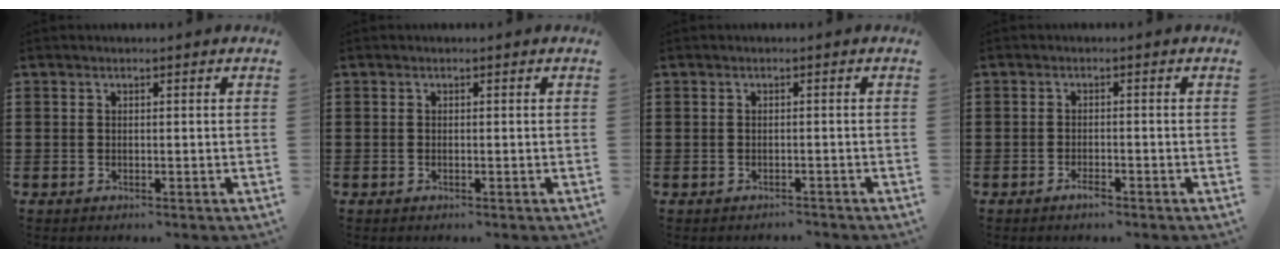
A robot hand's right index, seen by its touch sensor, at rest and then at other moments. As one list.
[{"total": 0.0}, {"total": 0.8, "force": [-0.8, 0.2, 0.0], "torque": [-0.003, 0.002, -0.018]}, {"total": 1.6, "force": [-1.3, 0.5, 0.8], "torque": [-0.017, -0.004, -0.023]}]